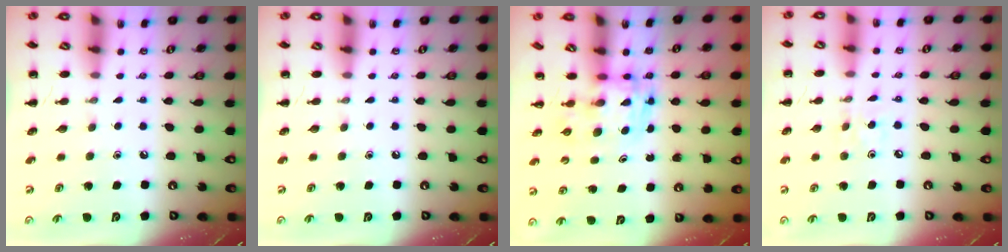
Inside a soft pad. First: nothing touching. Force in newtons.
{"total": 0.0}
{"total": 3.6, "press": 3.6, "slide": 0.5}
{"total": 2.2, "press": 2.1, "slide": 0.6}